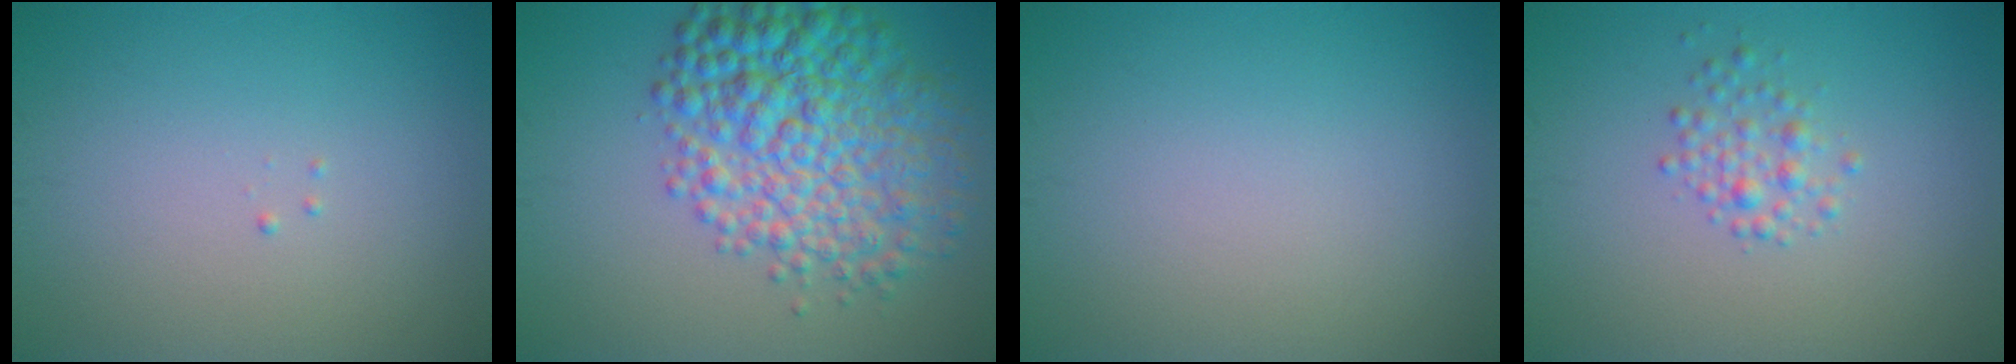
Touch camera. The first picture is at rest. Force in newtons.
{"total": 8.5, "press": 8.5, "slide": 0.1}
{"total": 0.0}
{"total": 1.8, "press": 1.8, "slide": 0.0}